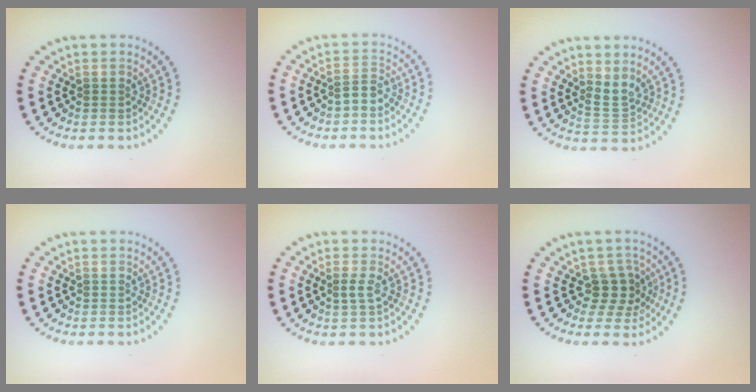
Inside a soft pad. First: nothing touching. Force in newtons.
{"total": 1.7, "press": 1.2, "slide": 1.2}
{"total": 2.0, "press": 1.4, "slide": 1.4}
{"total": 0.0}
{"total": 1.1, "press": 0.9, "slide": 0.5}
{"total": 2.5, "press": 2.0, "slide": 1.6}